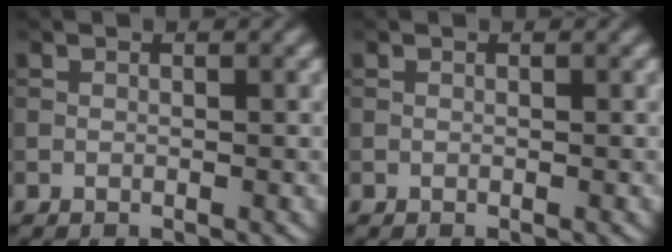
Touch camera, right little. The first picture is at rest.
{"total": 0.0}